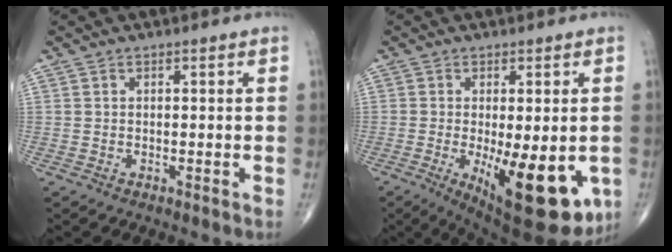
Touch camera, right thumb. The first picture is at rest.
{"total": 17.5, "force": [-4.8, 6.5, 15.5], "torque": [-0.188, -0.024, -0.050]}